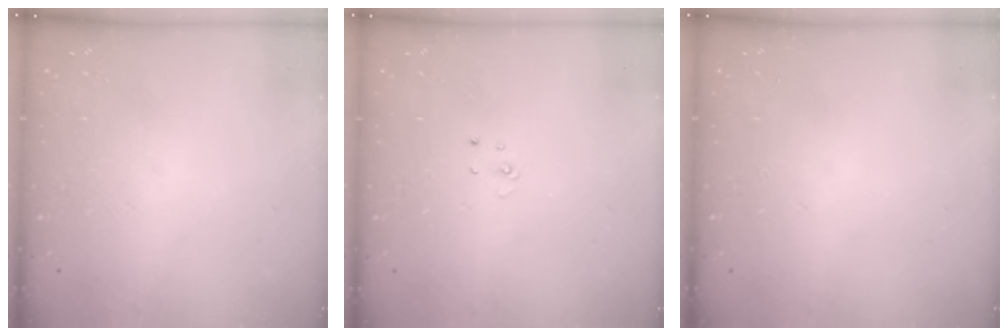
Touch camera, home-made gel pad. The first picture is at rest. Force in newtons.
{"total": 2.7, "press": 2.7, "slide": 0.3}
{"total": 0.0}